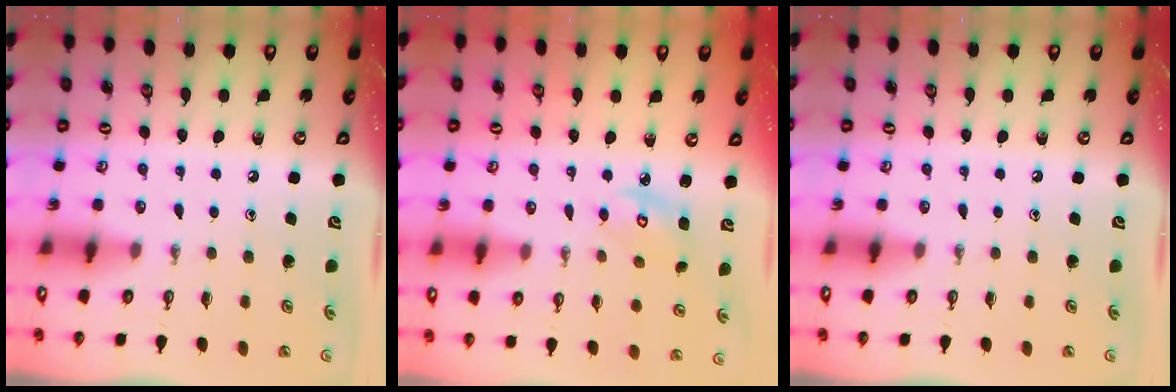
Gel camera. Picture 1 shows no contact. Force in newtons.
{"total": 4.5, "press": 4.4, "slide": 0.2}
{"total": 0.0}